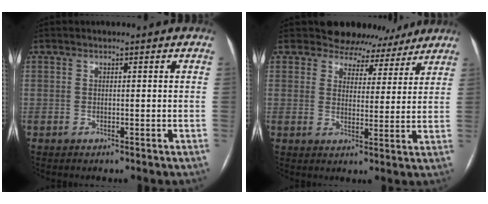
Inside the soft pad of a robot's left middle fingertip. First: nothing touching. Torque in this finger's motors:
{"motor_torque": [0.23, -0.30, 0.08, 0.00]}